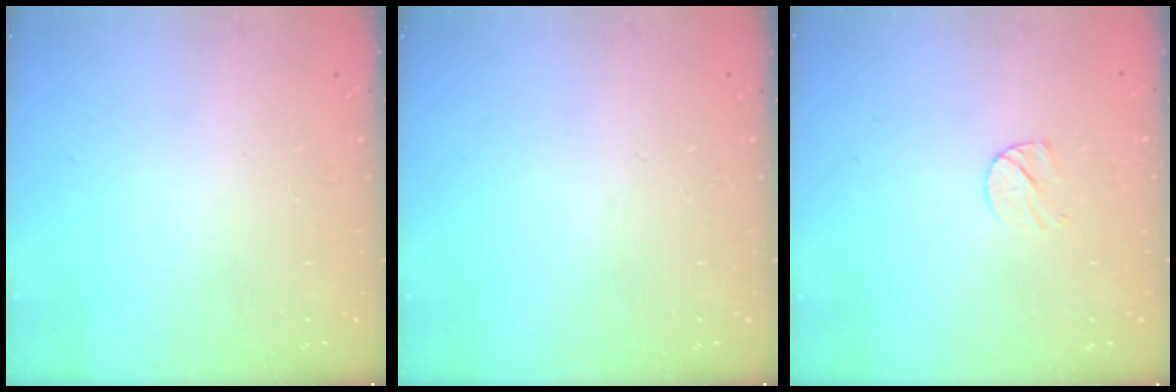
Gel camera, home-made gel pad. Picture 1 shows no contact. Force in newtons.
{"total": 0.0}
{"total": 6.5, "press": 6.5, "slide": 0.6}